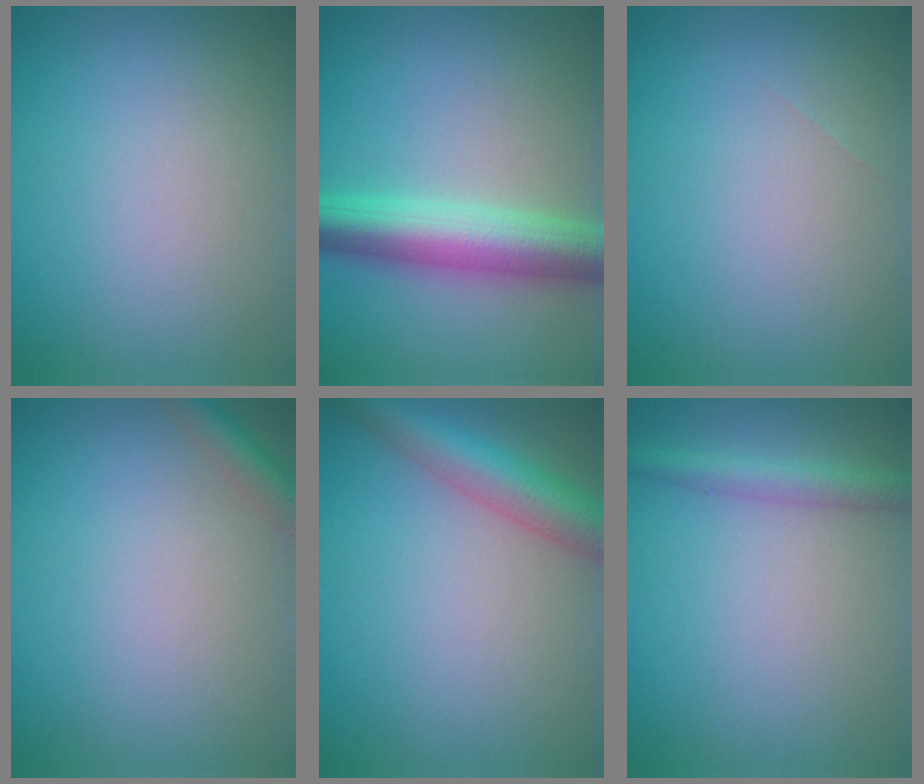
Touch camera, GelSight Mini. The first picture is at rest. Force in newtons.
{"total": 7.0, "press": 7.0, "slide": 0.1}
{"total": 0.0}
{"total": 2.2, "press": 2.2, "slide": 0.2}
{"total": 5.2, "press": 5.2, "slide": 0.1}
{"total": 2.4, "press": 2.4, "slide": 0.2}